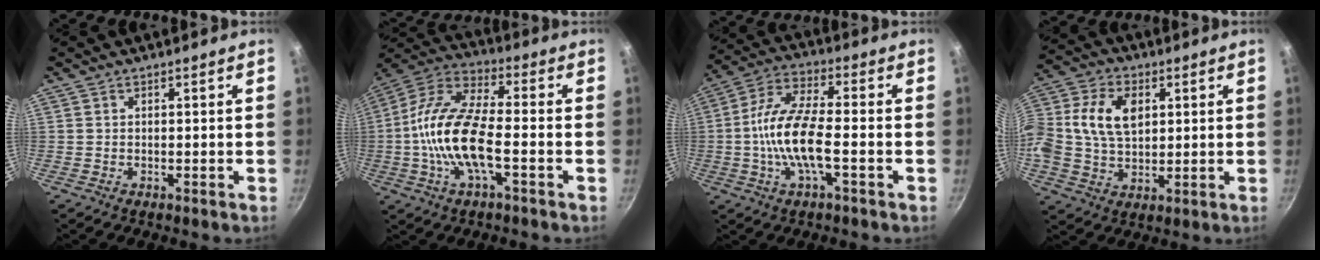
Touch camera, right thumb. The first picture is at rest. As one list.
[{"total": 16.2, "force": [-3.0, 6.1, 14.7], "torque": [-0.282, 0.038, -0.076]}, {"total": 12.6, "force": [-2.4, 4.2, 11.6], "torque": [-0.230, 0.030, -0.061]}, {"total": 15.2, "force": [2.7, 10.7, 10.5], "torque": [-0.214, 0.027, 0.043]}]